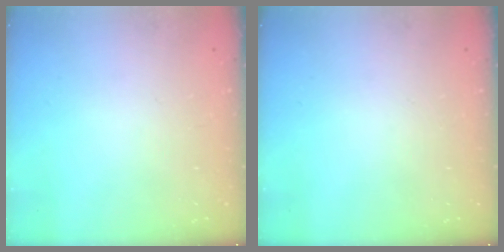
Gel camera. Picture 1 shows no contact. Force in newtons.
{"total": 0.0}